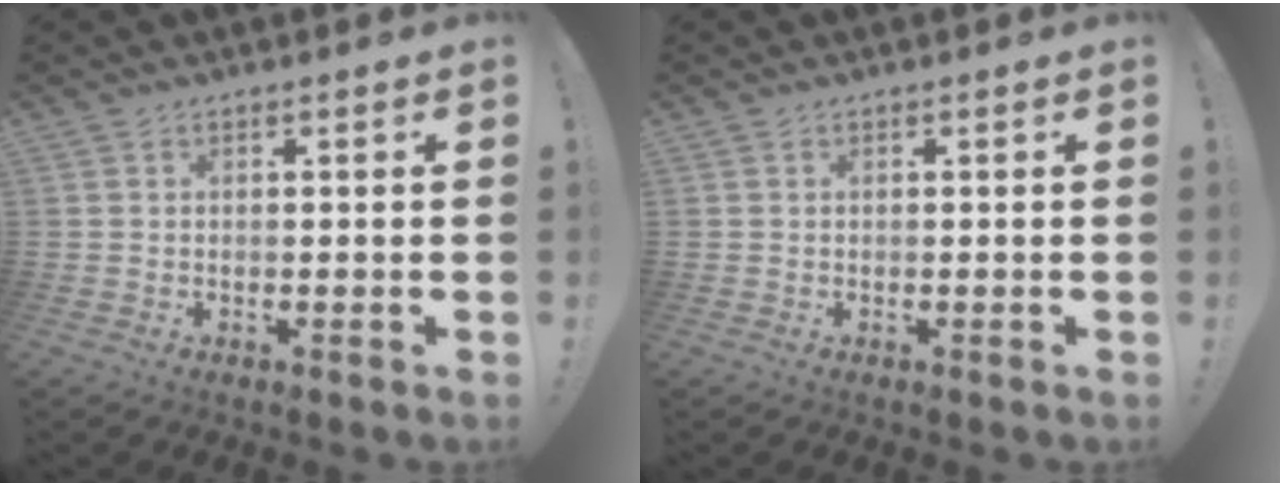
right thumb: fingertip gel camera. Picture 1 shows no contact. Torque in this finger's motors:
{"motor_torque": [-0.05, -0.05, -0.10, 0.06, 0.00]}